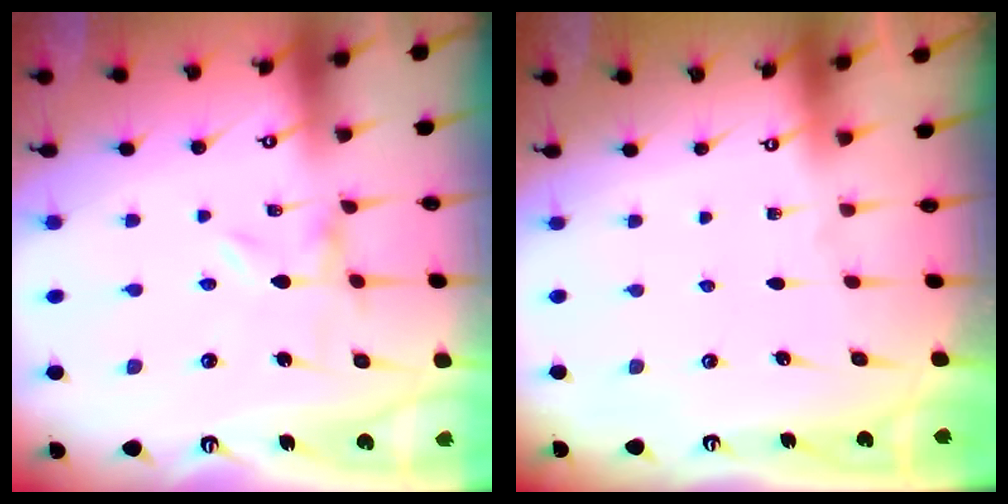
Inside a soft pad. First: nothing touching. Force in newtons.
{"total": 0.0}